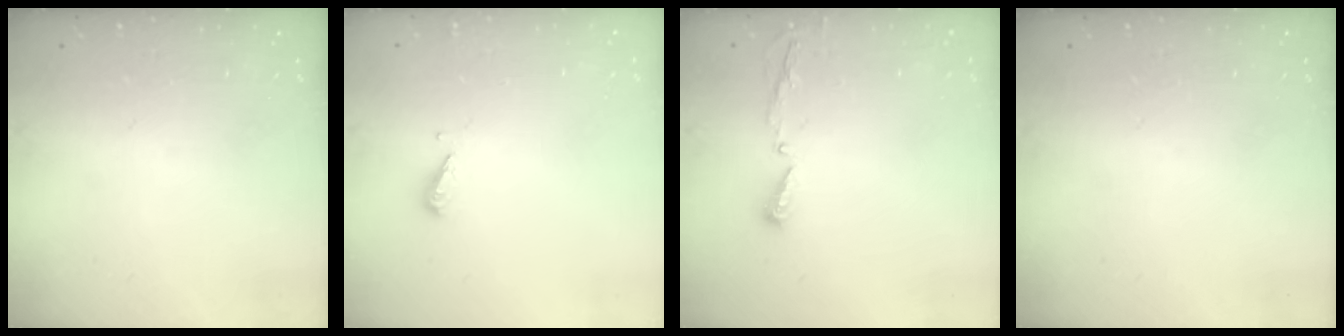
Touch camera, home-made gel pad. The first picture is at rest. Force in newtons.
{"total": 3.1, "press": 3.1, "slide": 0.2}
{"total": 3.4, "press": 3.4, "slide": 0.4}
{"total": 0.0}